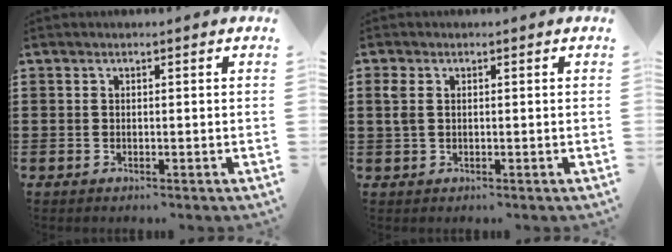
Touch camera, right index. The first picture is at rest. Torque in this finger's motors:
{"motor_torque": [0.23, -0.06, 0.11, 0.07]}